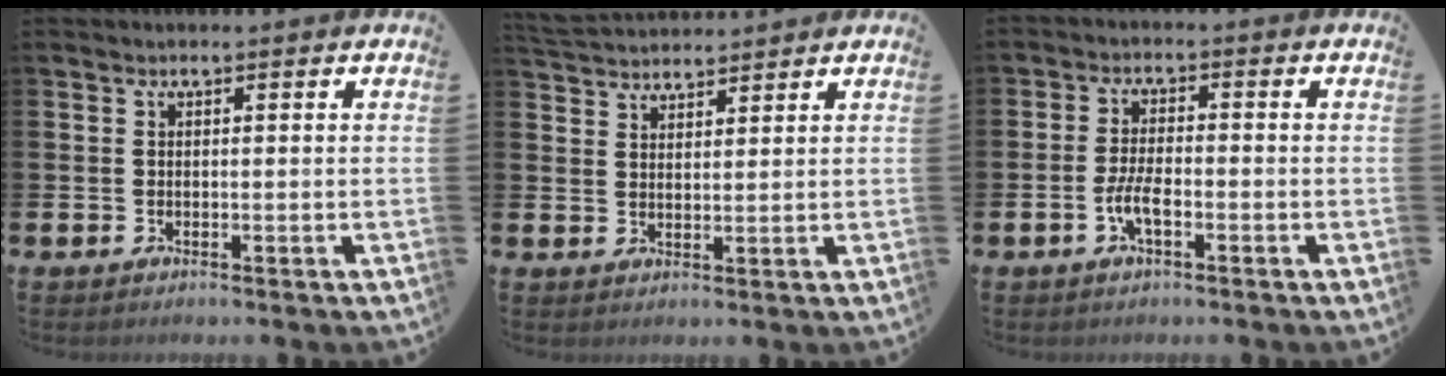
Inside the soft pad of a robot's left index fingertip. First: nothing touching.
{"total": 3.6, "force": [3.5, 0.7, 0.1], "torque": [-0.012, -0.016, 0.065]}
{"total": 3.8, "force": [-1.5, 1.2, 3.3], "torque": [-0.075, 0.004, -0.030]}